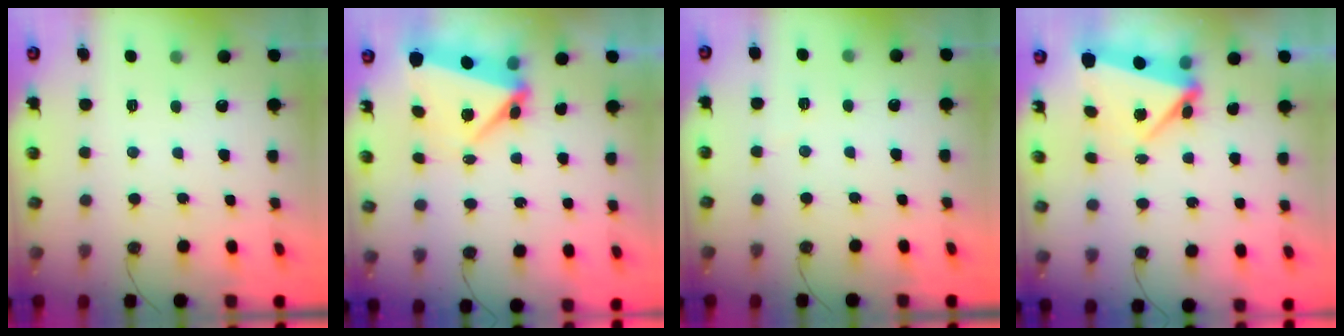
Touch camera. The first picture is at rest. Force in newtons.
{"total": 6.2, "press": 5.9, "slide": 1.8}
{"total": 2.9, "press": 1.5, "slide": 2.5}
{"total": 5.9, "press": 5.0, "slide": 3.0}